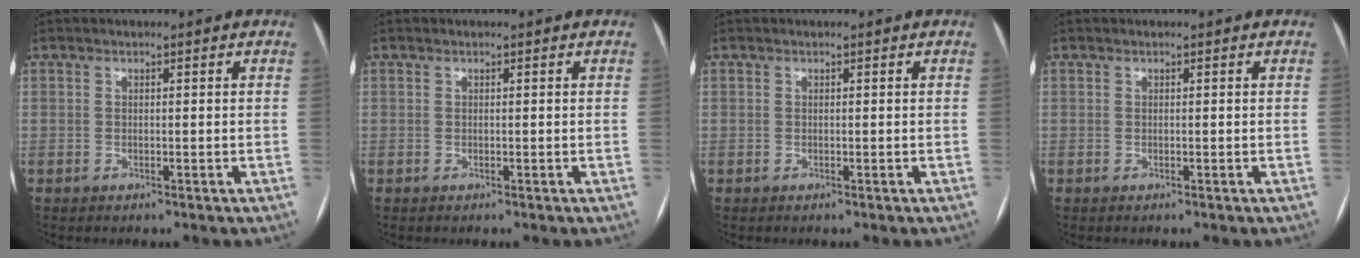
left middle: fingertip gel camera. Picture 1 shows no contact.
{"total": 0.0}
{"total": 0.0}
{"total": 0.0}